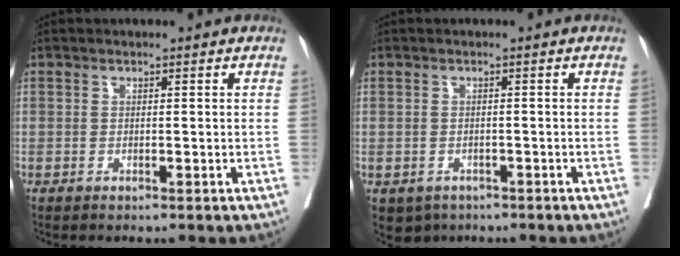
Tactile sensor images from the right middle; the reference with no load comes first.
{"total": 3.8, "force": [-2.3, 2.9, 0.7], "torque": [-0.009, 0.001, -0.032]}